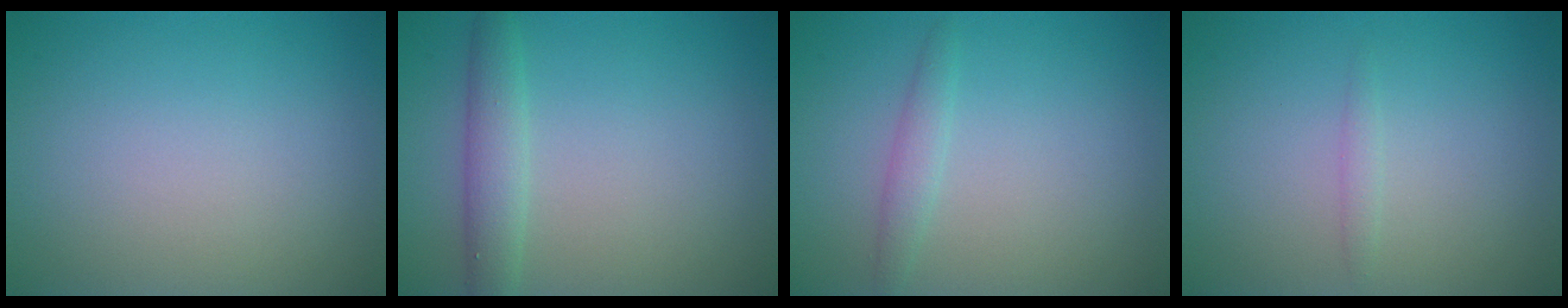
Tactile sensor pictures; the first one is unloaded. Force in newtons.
{"total": 2.6, "press": 2.6, "slide": 0.0}
{"total": 1.3, "press": 1.3, "slide": 0.0}
{"total": 0.7, "press": 0.7, "slide": 0.0}